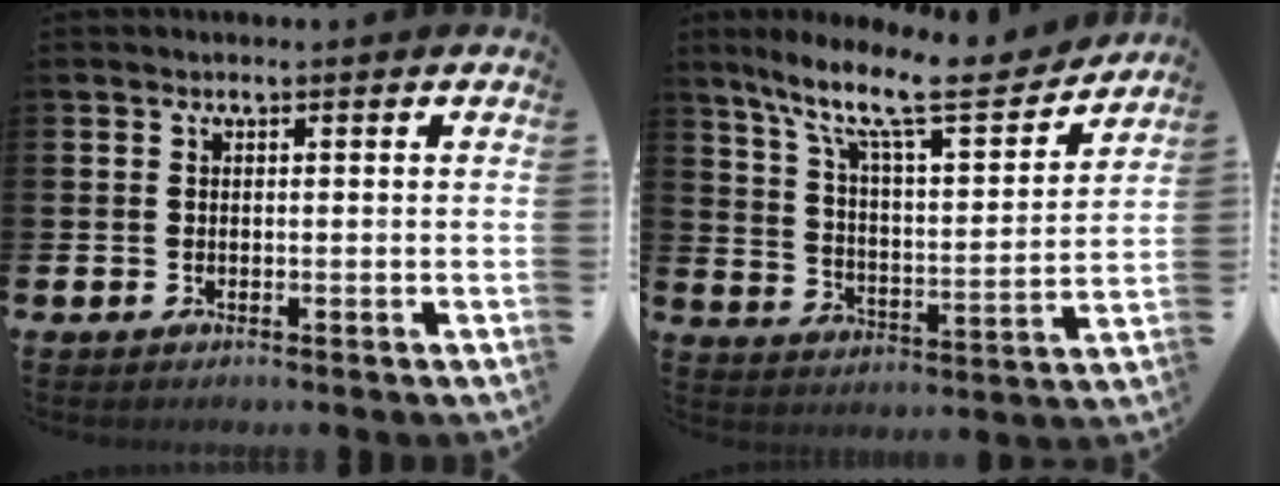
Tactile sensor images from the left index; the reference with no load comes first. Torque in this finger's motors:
{"motor_torque": [1.04, -1.11, 0.37, 0.21]}